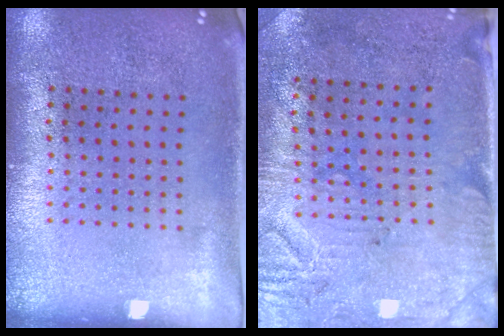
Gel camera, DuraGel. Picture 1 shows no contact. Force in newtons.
{"total": 3.1, "press": 2.6, "slide": 1.6}